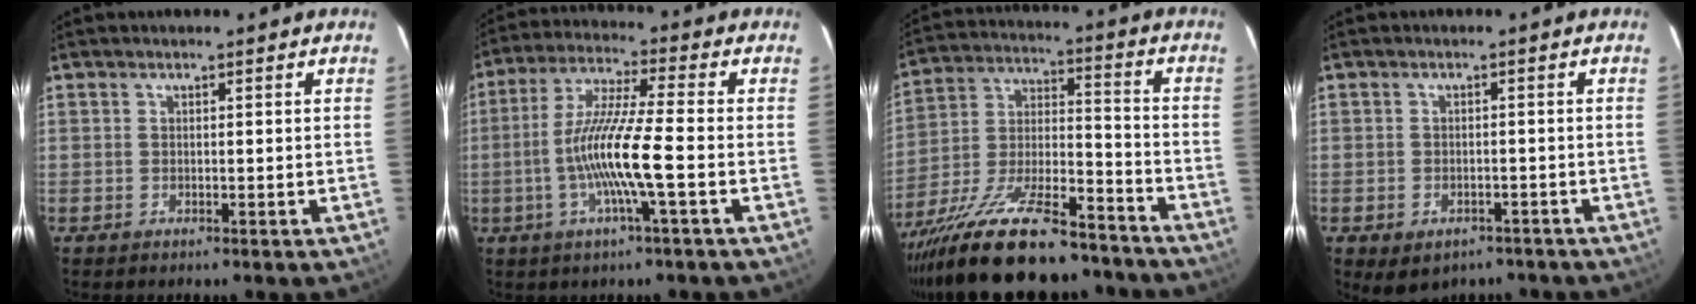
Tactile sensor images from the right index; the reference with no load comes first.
{"total": 12.1, "force": [-3.1, -0.3, 11.7], "torque": [-0.231, -0.002, -0.059]}
{"total": 22.6, "force": [-18.4, 6.5, 11.3], "torque": [-0.216, -0.036, -0.280]}
{"total": 7.6, "force": [-4.9, 4.7, 3.4], "torque": [-0.068, -0.009, -0.054]}